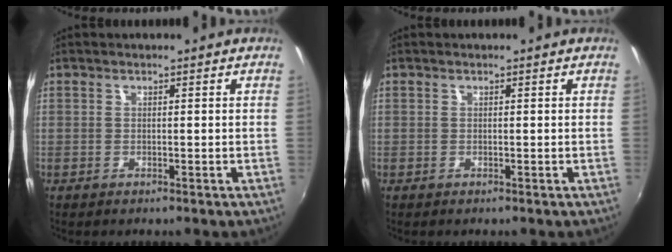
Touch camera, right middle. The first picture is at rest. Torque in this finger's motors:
{"motor_torque": [0.01, 0.00, -0.01, 0.00]}